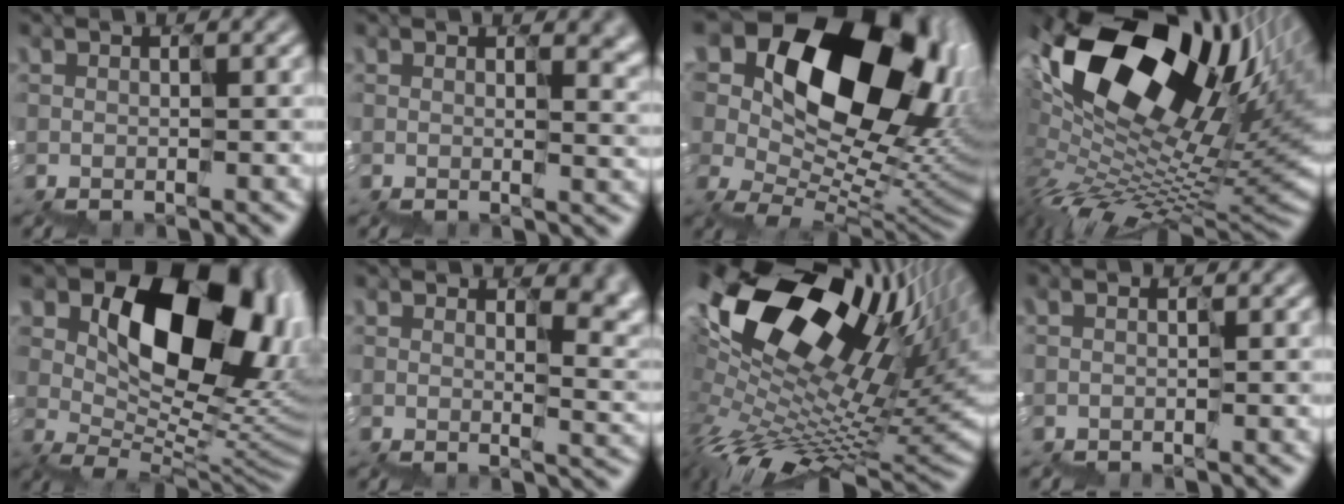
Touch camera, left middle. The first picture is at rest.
{"total": 7.7, "force": [1.6, 4.7, 5.9], "torque": [-0.060, 0.007, 0.025]}
{"total": 18.2, "force": [6.8, 11.7, 12.3], "torque": [-0.211, 0.029, 0.124]}
{"total": 15.4, "force": [5.7, 8.7, 11.3], "torque": [-0.195, 0.015, 0.112]}
{"total": 13.2, "force": [4.1, 8.4, 9.3], "torque": [-0.134, 0.004, 0.082]}
{"total": 9.4, "force": [2.5, 5.3, 7.3], "torque": [-0.073, 0.010, 0.040]}
{"total": 15.1, "force": [4.5, 8.2, 11.8], "torque": [-0.180, 0.017, 0.112]}
{"total": 0.0}